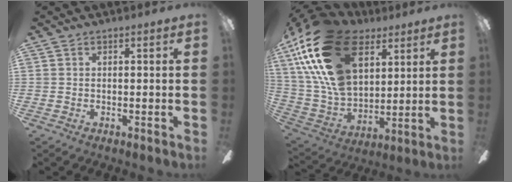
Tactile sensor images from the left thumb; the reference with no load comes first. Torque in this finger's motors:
{"motor_torque": [0.37, 1.51, 1.43, -1.35, 0.57]}